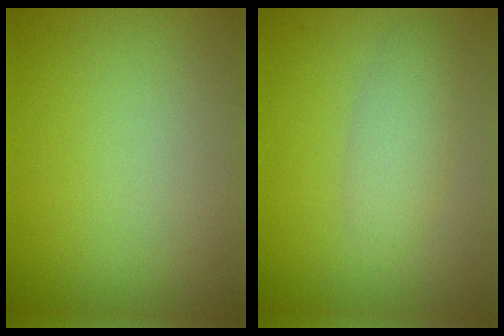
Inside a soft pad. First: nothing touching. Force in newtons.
{"total": 2.5, "press": 2.5, "slide": 0.1}